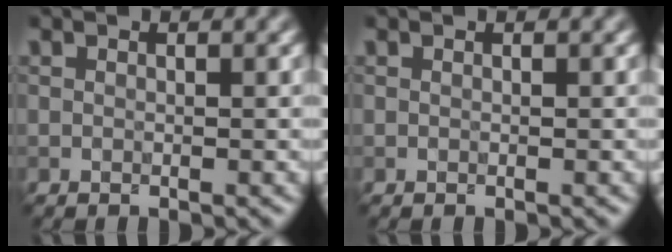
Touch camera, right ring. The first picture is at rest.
{"total": 0.0}